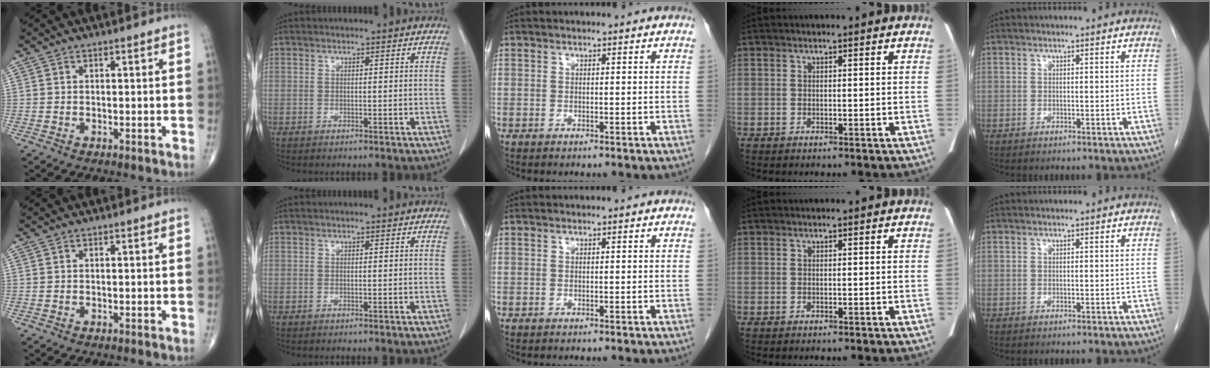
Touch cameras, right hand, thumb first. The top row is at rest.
{}